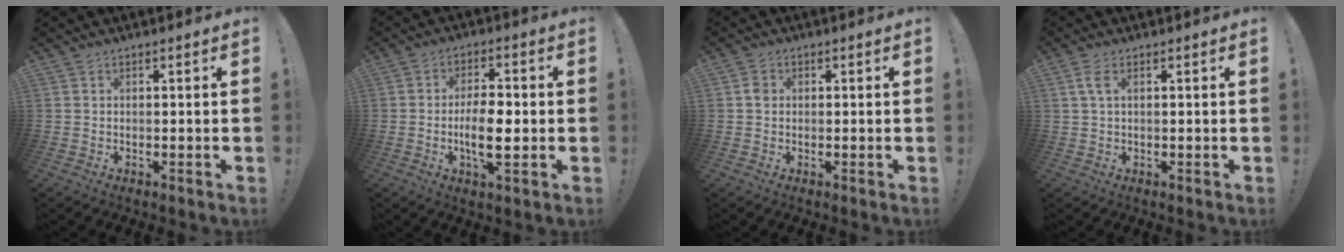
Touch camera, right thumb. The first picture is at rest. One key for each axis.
{"total": 9.7, "fx": -1.8, "fy": 3.6, "fz": 8.8, "tx": -0.148, "ty": -0.005, "tz": -0.035}
{"total": 2.0, "fx": 0.0, "fy": 1.8, "fz": 0.8, "tx": -0.002, "ty": 0.000, "tz": -0.002}
{"total": 3.2, "fx": 1.1, "fy": 1.2, "fz": 2.8, "tx": -0.050, "ty": 0.000, "tz": 0.019}